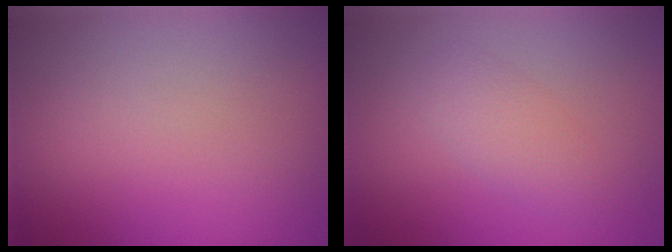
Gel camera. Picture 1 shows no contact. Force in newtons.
{"total": 2.1, "press": 2.1, "slide": 0.0}